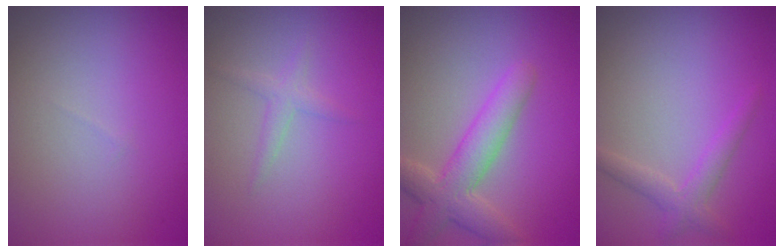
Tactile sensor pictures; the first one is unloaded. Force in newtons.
{"total": 1.3, "press": 1.3, "slide": 0.0}
{"total": 4.7, "press": 4.7, "slide": 0.5}
{"total": 2.0, "press": 2.0, "slide": 0.2}